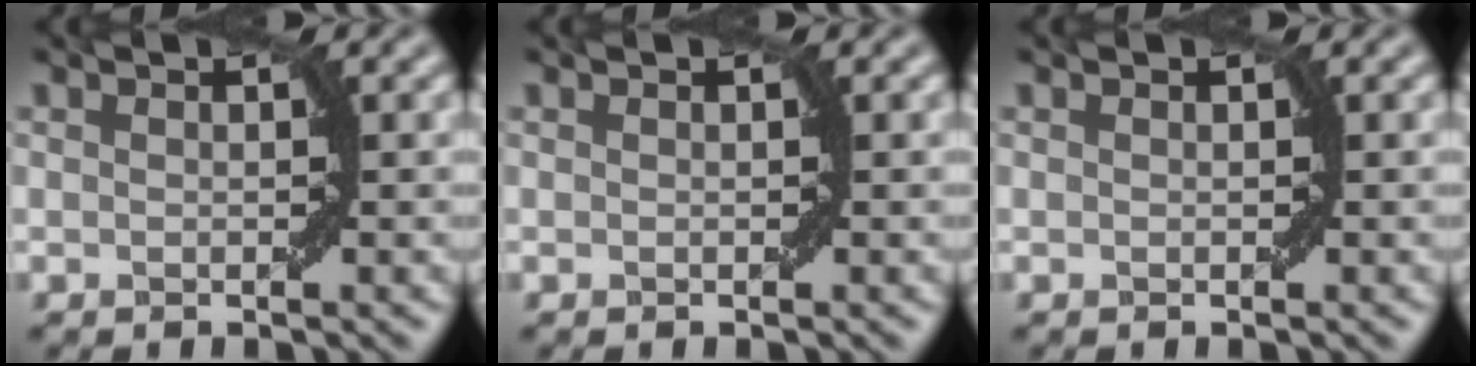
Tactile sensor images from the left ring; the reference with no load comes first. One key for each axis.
{"total": 0.0}
{"total": 0.0}